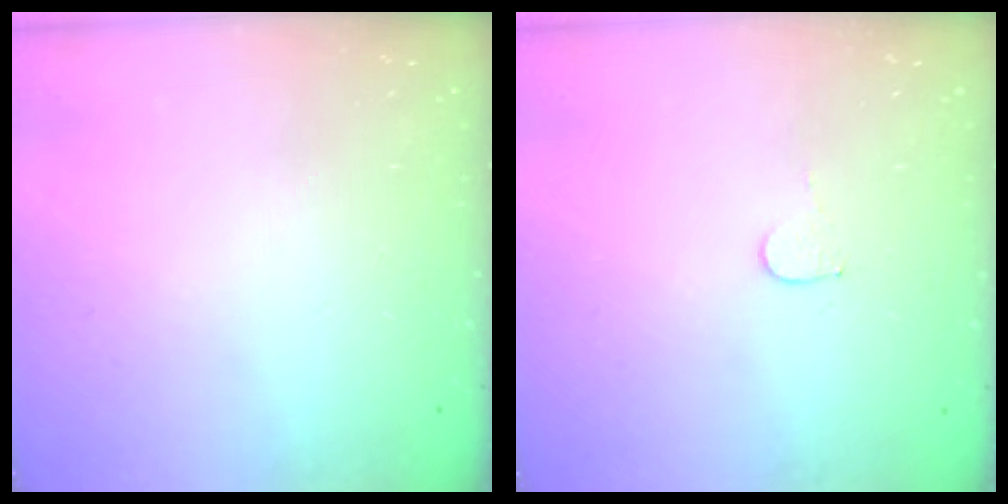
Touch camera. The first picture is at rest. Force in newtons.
{"total": 3.4, "press": 3.4, "slide": 0.2}